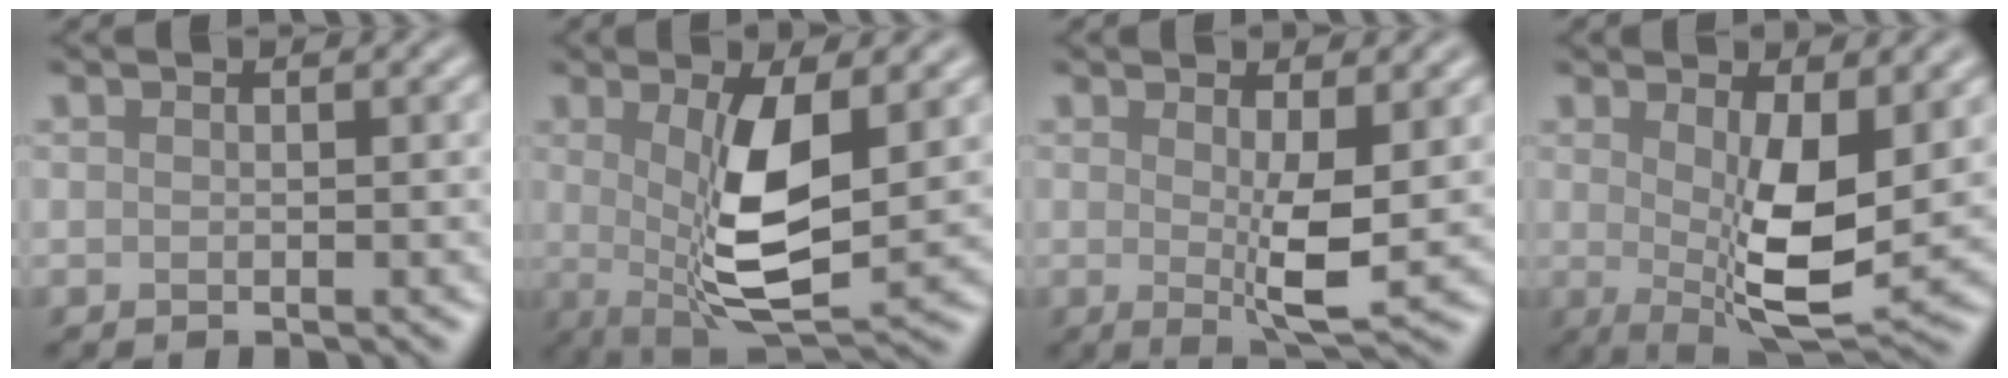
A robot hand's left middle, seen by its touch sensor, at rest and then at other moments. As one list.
[{"total": 7.6, "force": [0.5, 2.3, 7.3], "torque": [-0.136, -0.016, 0.013]}, {"total": 4.1, "force": [0.2, 0.7, 4.0], "torque": [-0.074, -0.016, 0.006]}, {"total": 7.3, "force": [0.2, 2.1, 7.0], "torque": [-0.122, -0.015, 0.010]}]